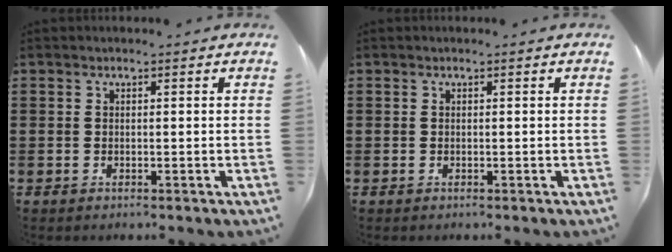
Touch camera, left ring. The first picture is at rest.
{"total": 0.0}